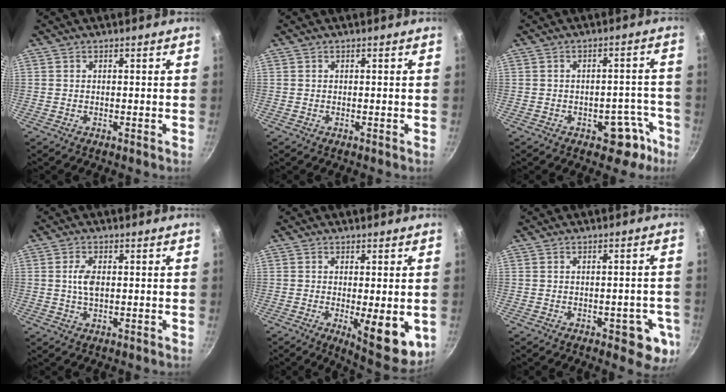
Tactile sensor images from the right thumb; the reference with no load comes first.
{"total": 0.0}
{"total": 7.5, "force": [-4.1, 4.3, 4.6], "torque": [-0.026, 0.042, -0.045]}
{"total": 3.9, "force": [0.4, 2.0, 3.3], "torque": [-0.065, -0.001, 0.006]}
{"total": 10.4, "force": [-2.2, 3.3, 9.6], "torque": [-0.125, -0.024, -0.022]}
{"total": 6.6, "force": [-2.8, 2.9, 5.3], "torque": [-0.040, 0.012, -0.029]}